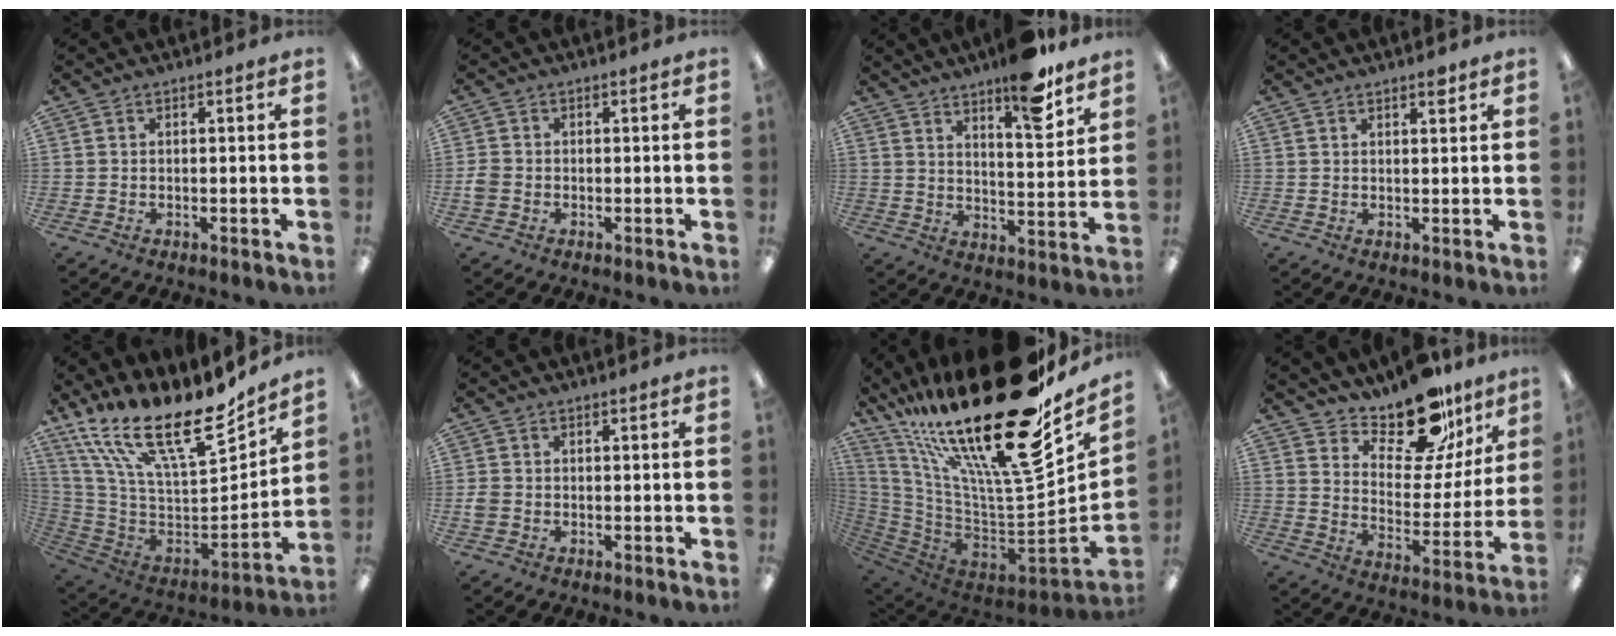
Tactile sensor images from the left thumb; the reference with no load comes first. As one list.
[{"total": 2.7, "force": [-0.6, 2.3, 1.2], "torque": [-0.018, 0.007, -0.011]}, {"total": 12.6, "force": [9.7, 3.3, 7.3], "torque": [-0.096, -0.062, 0.162]}, {"total": 2.2, "force": [1.9, 0.6, 0.9], "torque": [-0.004, -0.008, 0.031]}, {"total": 23.4, "force": [15.5, 8.5, 15.3], "torque": [-0.275, -0.116, 0.269]}, {"total": 2.2, "force": [-0.4, 1.9, 0.9], "torque": [-0.013, 0.005, -0.007]}, {"total": 33.9, "force": [21.0, 10.3, 24.5], "torque": [-0.357, -0.192, 0.366]}, {"total": 17.3, "force": [14.3, 7.1, 6.8], "torque": [-0.102, -0.109, 0.249]}]